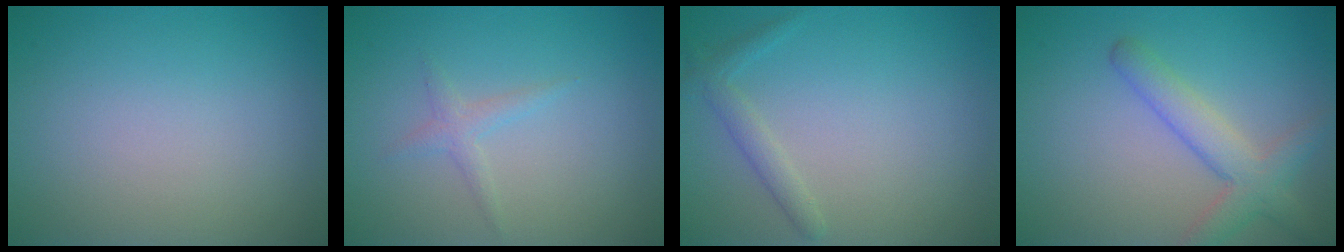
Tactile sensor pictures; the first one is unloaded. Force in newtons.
{"total": 1.2, "press": 1.2, "slide": 0.1}
{"total": 1.5, "press": 1.5, "slide": 0.1}
{"total": 3.8, "press": 3.8, "slide": 0.2}